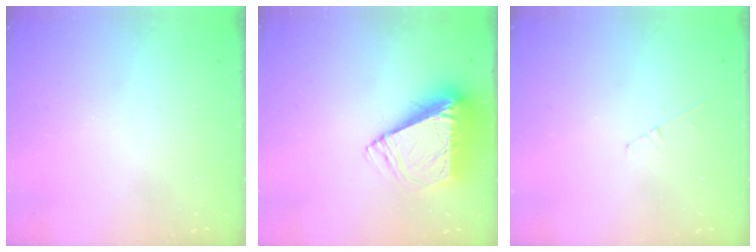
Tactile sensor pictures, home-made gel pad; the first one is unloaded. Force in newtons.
{"total": 10.4, "press": 10.3, "slide": 1.5}
{"total": 3.3, "press": 3.3, "slide": 0.4}